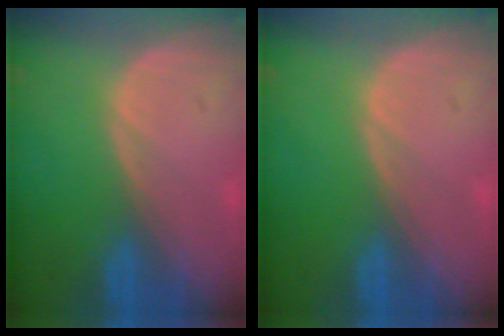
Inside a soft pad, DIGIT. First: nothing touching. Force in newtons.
{"total": 0.0}